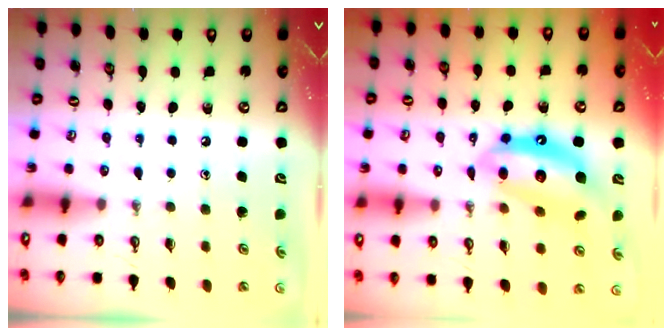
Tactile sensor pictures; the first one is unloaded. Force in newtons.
{"total": 12.9, "press": 12.9, "slide": 1.0}